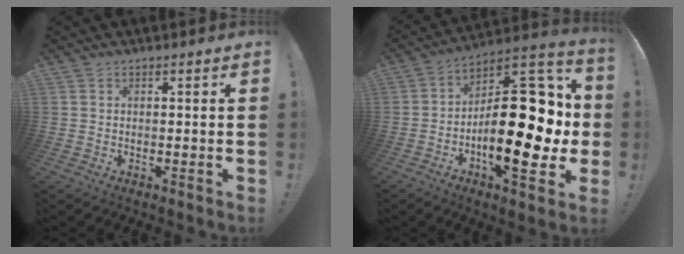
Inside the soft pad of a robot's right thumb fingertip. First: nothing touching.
{"total": 27.5, "force": [-3.7, 12.6, 24.2], "torque": [-0.356, 0.014, -0.046]}